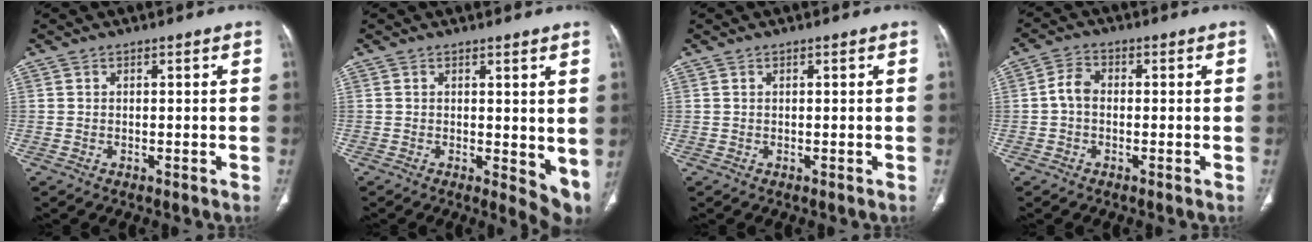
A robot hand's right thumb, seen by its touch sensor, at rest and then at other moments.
{"total": 6.1, "force": [0.7, 2.8, 5.4], "torque": [-0.056, -0.015, 0.012]}
{"total": 0.0}
{"total": 3.8, "force": [-0.5, 2.7, 2.6], "torque": [-0.045, 0.013, -0.018]}